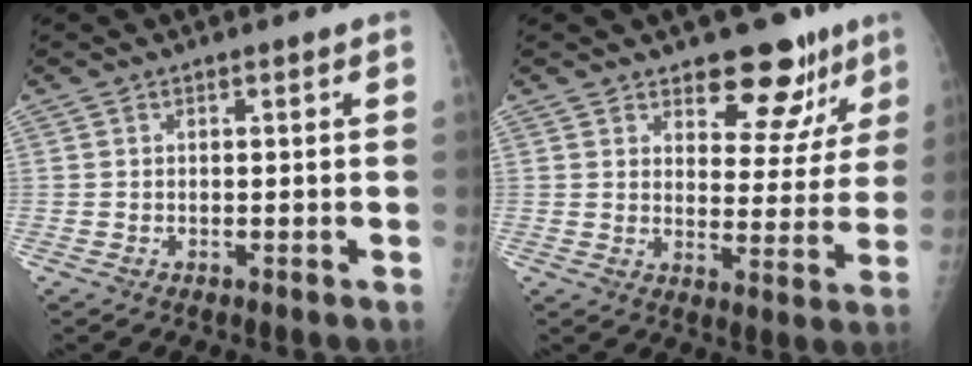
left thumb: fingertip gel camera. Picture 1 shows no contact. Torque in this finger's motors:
{"motor_torque": [1.47, 0.45, 0.63, -0.48, 0.08]}